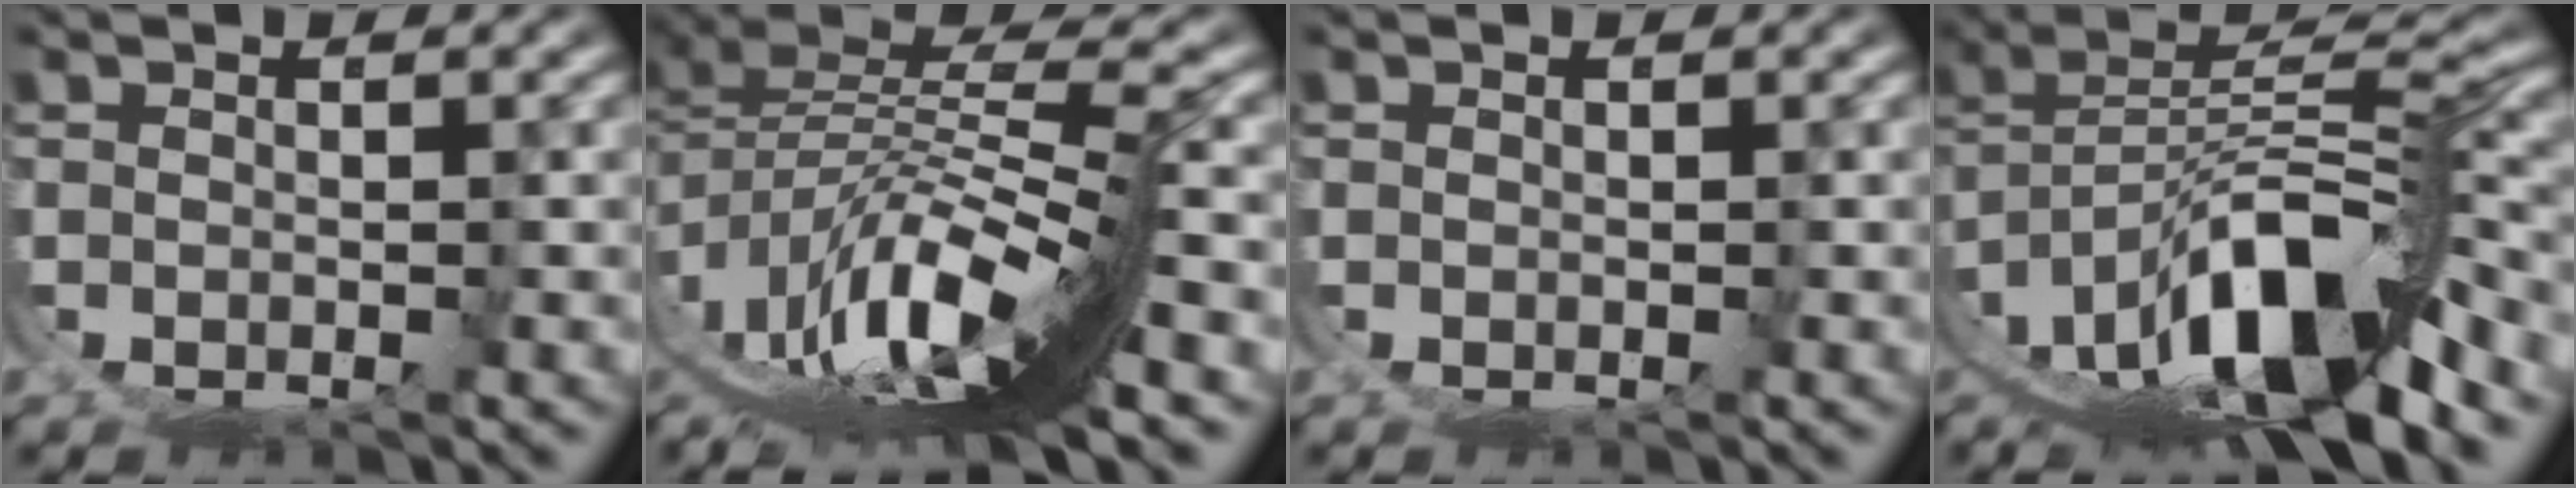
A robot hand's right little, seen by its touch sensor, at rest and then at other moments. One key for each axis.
{"total": 15.4, "fx": -4.3, "fy": 8.0, "fz": 12.4, "tx": -0.203, "ty": -0.019, "tz": -0.063}
{"total": 0.0}
{"total": 13.6, "fx": -4.5, "fy": 7.2, "fz": 10.6, "tx": -0.182, "ty": -0.030, "tz": -0.058}